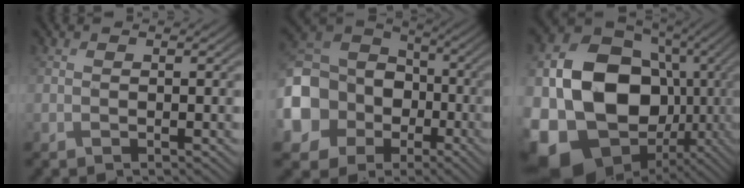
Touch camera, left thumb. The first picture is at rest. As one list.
[{"total": 14.7, "force": [-4.0, 12.2, 7.1], "torque": [-0.223, -0.021, -0.089]}, {"total": 21.7, "force": [-2.6, 17.6, 12.5], "torque": [-0.296, -0.049, -0.026]}]